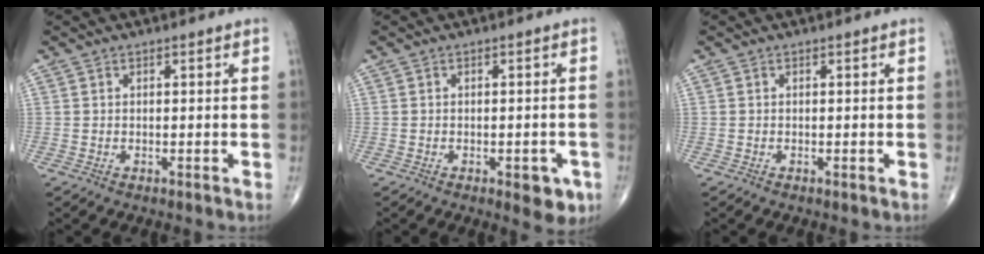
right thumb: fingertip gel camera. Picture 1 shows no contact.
{"total": 5.0, "force": [-2.2, 2.2, 3.9], "torque": [-0.029, 0.005, -0.022]}
{"total": 0.0}